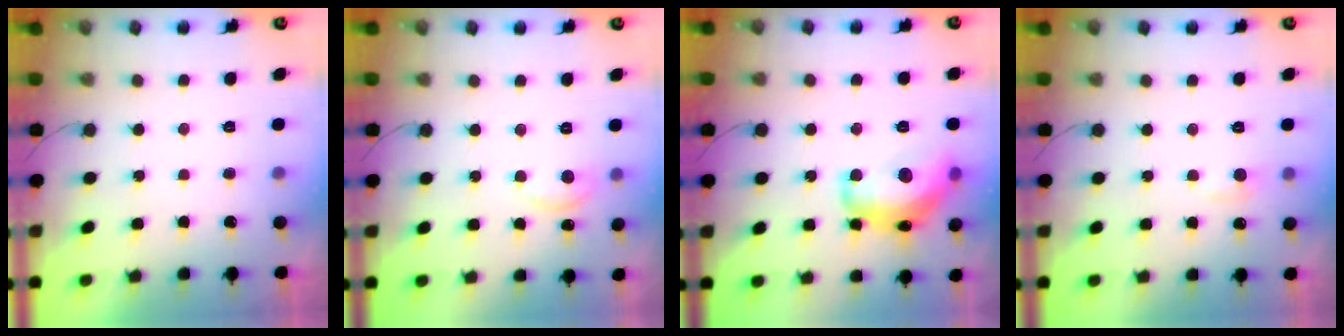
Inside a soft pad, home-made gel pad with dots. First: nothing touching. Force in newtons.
{"total": 4.2, "press": 4.2, "slide": 0.6}
{"total": 17.2, "press": 17.2, "slide": 0.9}
{"total": 5.4, "press": 5.4, "slide": 0.7}